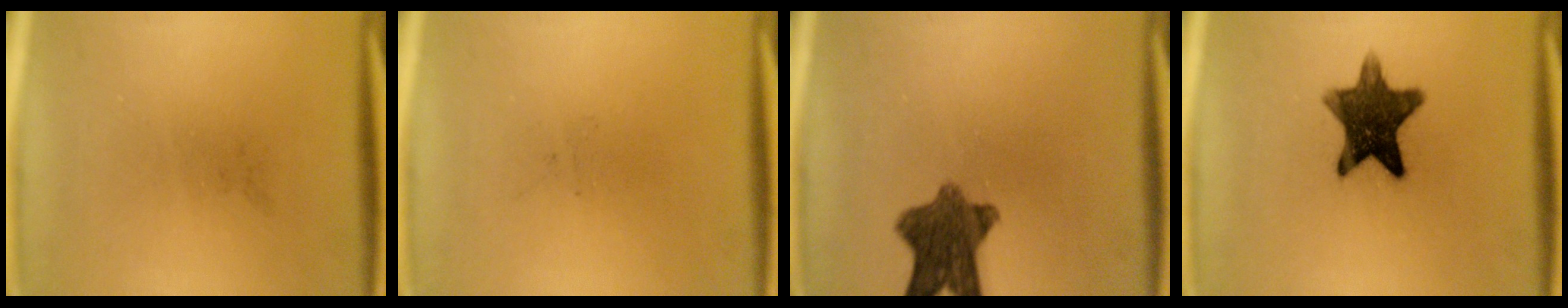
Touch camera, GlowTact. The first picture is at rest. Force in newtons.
{"total": 0.0}
{"total": 9.3}
{"total": 12.2}